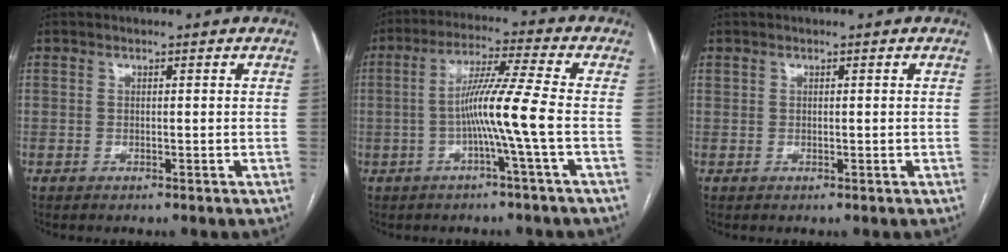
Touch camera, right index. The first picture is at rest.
{"total": 8.9, "force": [-1.9, -1.8, 8.5], "torque": [-0.156, 0.006, -0.037]}
{"total": 0.0}